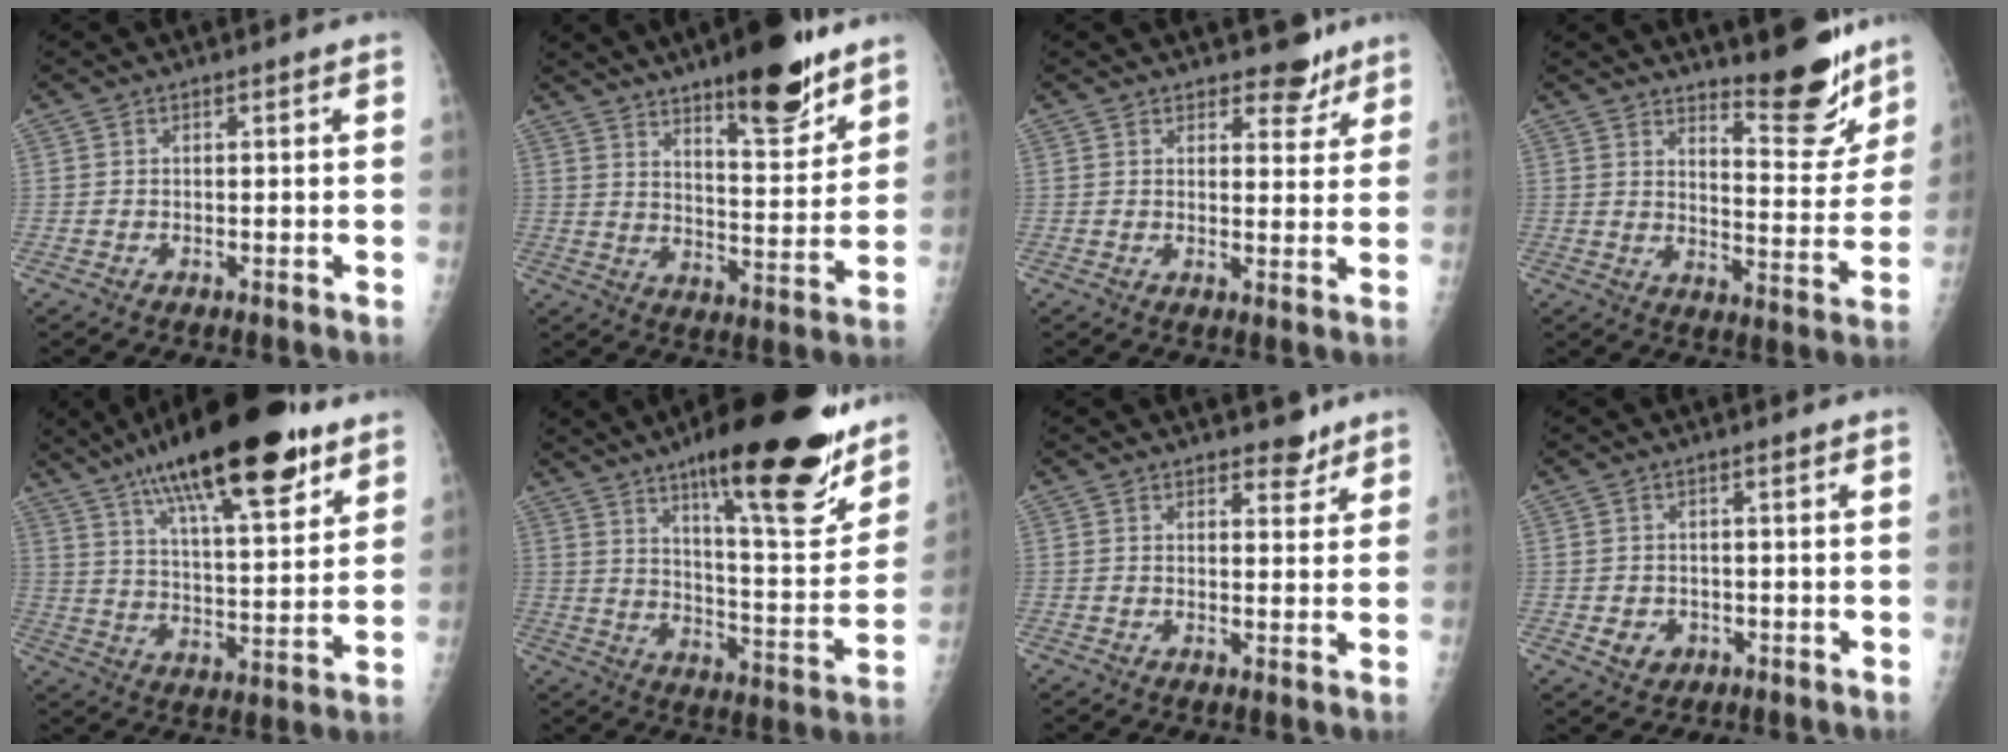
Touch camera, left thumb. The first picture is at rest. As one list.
[{"total": 15.6, "force": [10.6, 4.3, 10.6], "torque": [-0.126, -0.072, 0.166]}, {"total": 5.2, "force": [4.1, 2.7, 1.8], "torque": [0.006, -0.026, 0.055]}, {"total": 12.4, "force": [10.2, 3.1, 6.3], "torque": [-0.051, -0.092, 0.149]}, {"total": 24.9, "force": [15.4, 7.3, 18.2], "torque": [-0.275, -0.041, 0.245]}, {"total": 26.2, "force": [16.6, 6.3, 19.2], "torque": [-0.242, -0.075, 0.251]}, {"total": 3.6, "force": [2.9, 1.8, 1.3], "torque": [0.004, -0.018, 0.040]}, {"total": 3.1, "force": [-0.7, 2.7, 1.3], "torque": [-0.011, 0.000, 0.000]}]